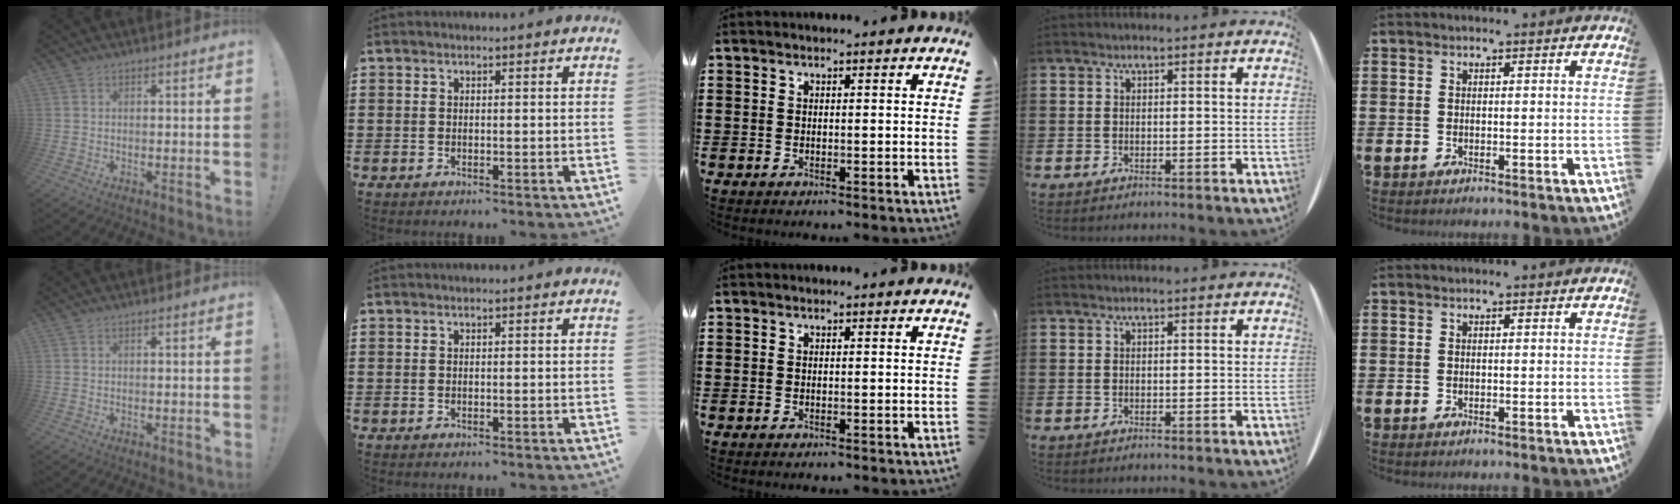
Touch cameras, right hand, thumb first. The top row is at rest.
{}